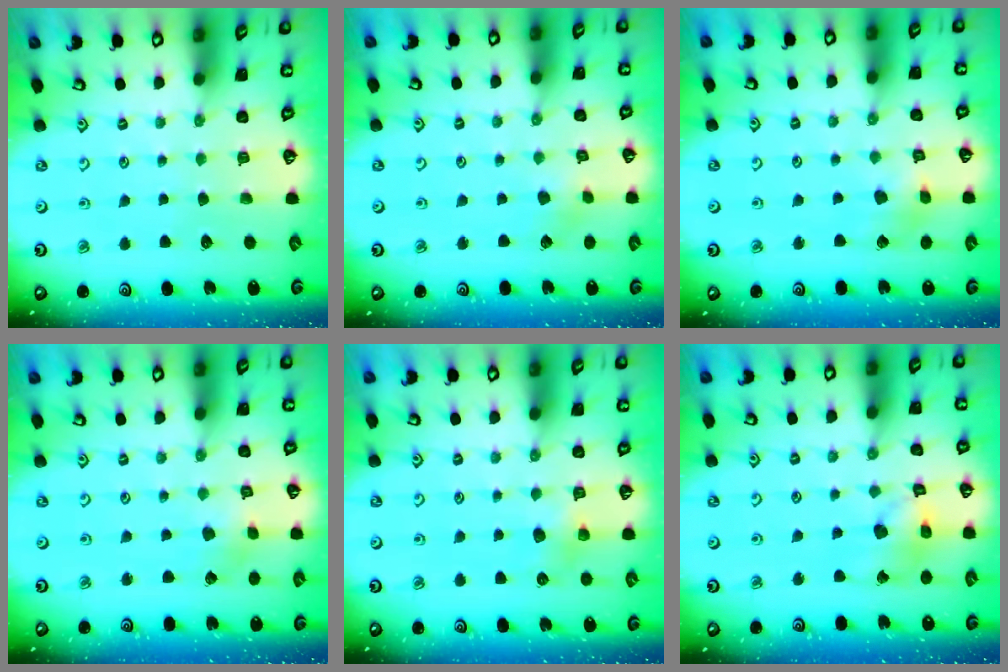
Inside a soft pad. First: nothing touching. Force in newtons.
{"total": 2.9, "press": 2.9, "slide": 0.7}
{"total": 5.2, "press": 5.2, "slide": 0.5}
{"total": 1.8, "press": 1.8, "slide": 0.2}
{"total": 5.2, "press": 5.2, "slide": 0.5}
{"total": 11.9, "press": 11.8, "slide": 1.6}